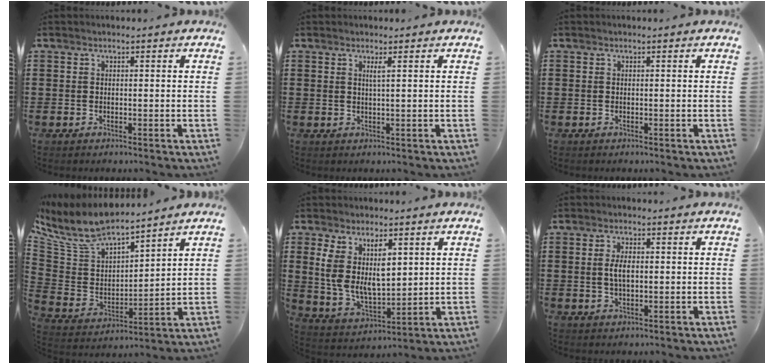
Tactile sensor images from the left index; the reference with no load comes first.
{"total": 1.4, "force": [0.6, -0.1, 1.2], "torque": [-0.025, -0.002, 0.010]}
{"total": 0.0}
{"total": 9.5, "force": [8.4, 2.8, 3.6], "torque": [-0.112, -0.053, 0.149]}
{"total": 8.3, "force": [3.6, 4.1, 6.3], "torque": [-0.131, -0.014, 0.065]}
{"total": 3.1, "force": [0.2, 1.3, 2.8], "torque": [-0.064, 0.002, -0.002]}